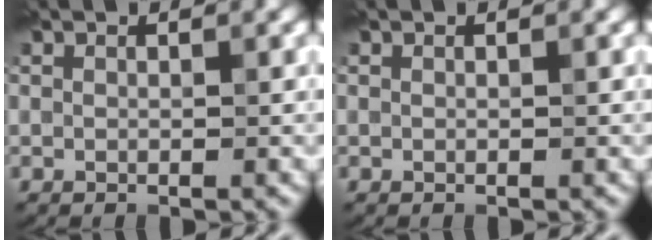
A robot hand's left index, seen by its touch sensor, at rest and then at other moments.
{"total": 0.0}